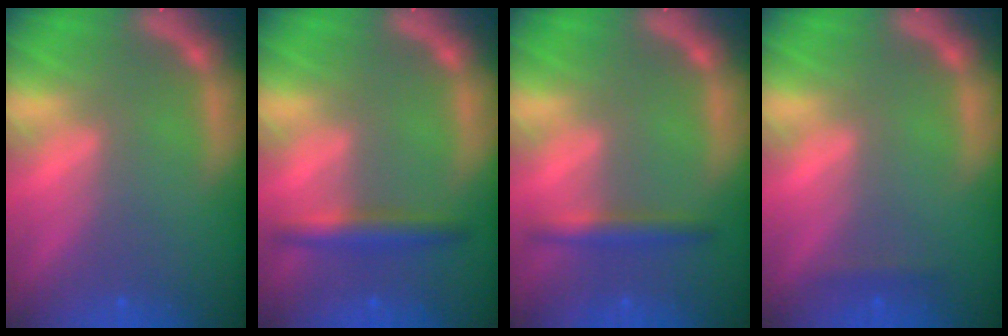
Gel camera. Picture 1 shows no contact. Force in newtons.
{"total": 3.0}
{"total": 2.4}
{"total": 0.9}